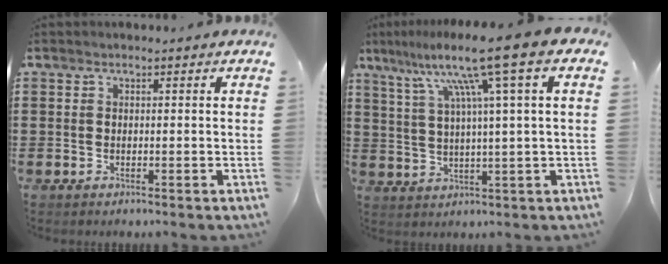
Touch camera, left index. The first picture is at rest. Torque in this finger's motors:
{"motor_torque": [2.14, 0.00, 1.05, 0.21]}